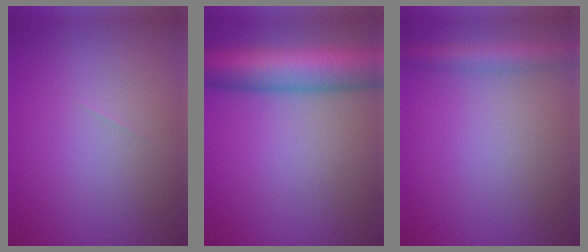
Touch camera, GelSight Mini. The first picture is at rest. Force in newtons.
{"total": 9.4, "press": 9.4, "slide": 0.4}
{"total": 3.1, "press": 3.1, "slide": 0.2}